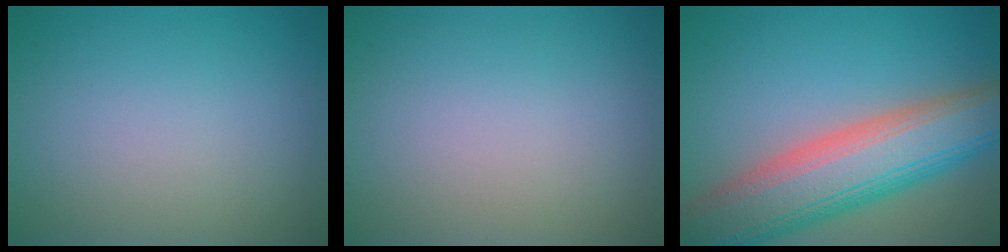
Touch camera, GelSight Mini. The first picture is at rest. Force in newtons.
{"total": 0.0}
{"total": 10.7, "press": 10.7, "slide": 0.4}